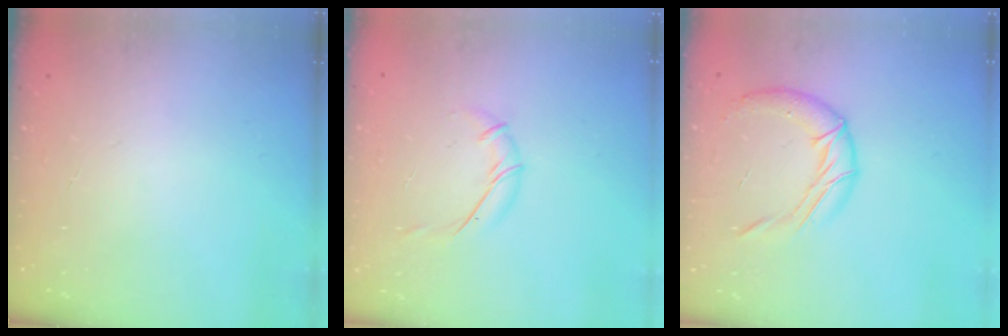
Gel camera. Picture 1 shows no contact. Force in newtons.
{"total": 5.8, "press": 5.7, "slide": 1.0}
{"total": 10.3, "press": 10.3, "slide": 1.3}